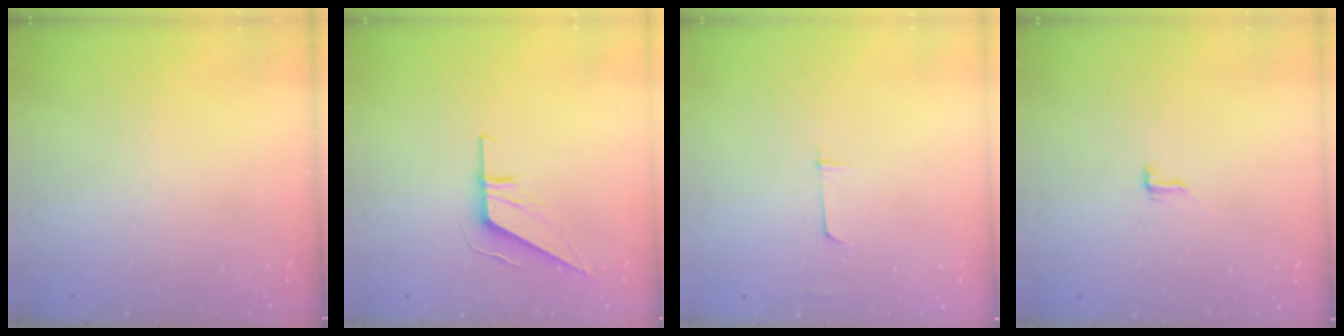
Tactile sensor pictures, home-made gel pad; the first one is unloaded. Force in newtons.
{"total": 9.2, "press": 9.1, "slide": 0.9}
{"total": 4.6, "press": 4.6, "slide": 0.4}
{"total": 5.1, "press": 4.7, "slide": 2.0}